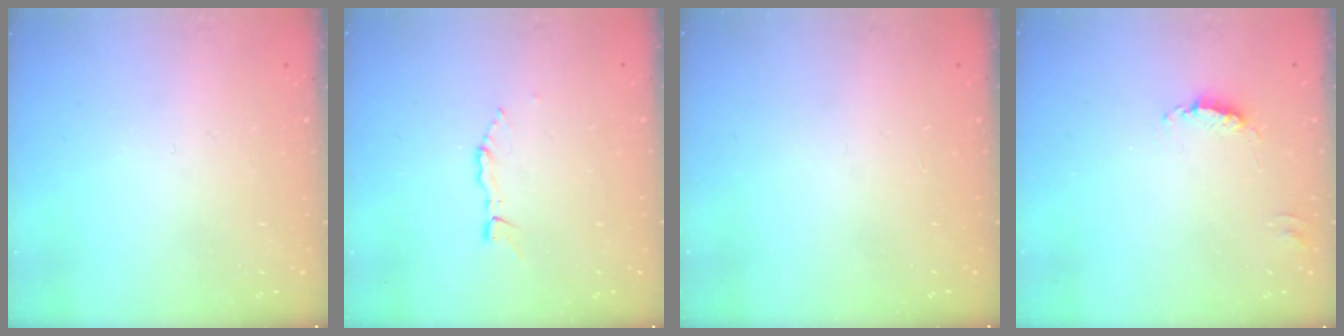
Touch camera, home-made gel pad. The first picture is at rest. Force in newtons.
{"total": 2.0, "press": 2.0, "slide": 0.2}
{"total": 1.4, "press": 1.4, "slide": 0.1}
{"total": 0.8, "press": 0.8, "slide": 0.1}